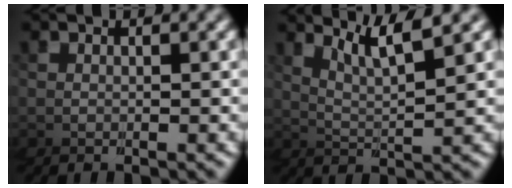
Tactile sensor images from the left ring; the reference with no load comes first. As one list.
[{"total": 6.0, "force": [4.8, -3.1, -1.8], "torque": [-0.009, 0.031, 0.065]}]